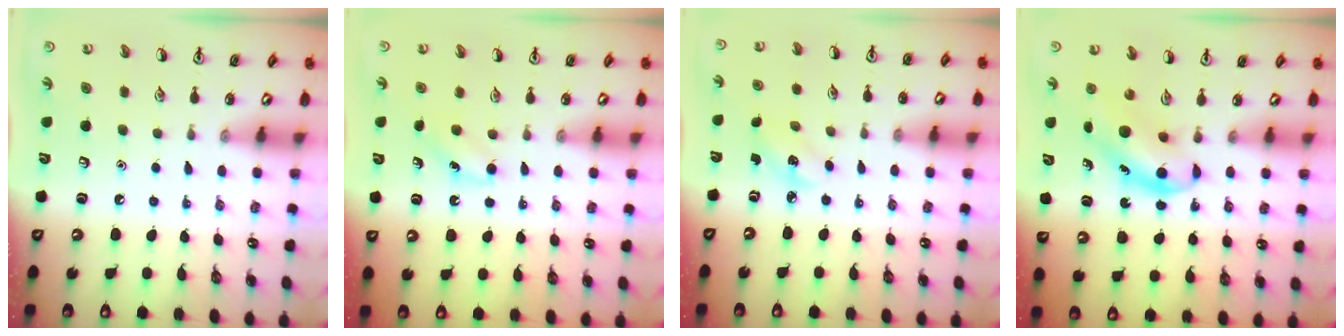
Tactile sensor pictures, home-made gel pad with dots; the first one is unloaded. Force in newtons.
{"total": 3.8, "press": 3.6, "slide": 1.1}
{"total": 2.9, "press": 2.8, "slide": 0.9}
{"total": 5.4, "press": 5.4, "slide": 0.6}